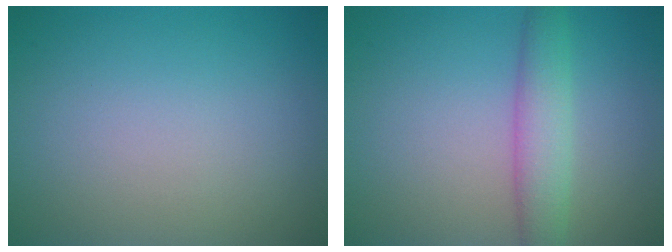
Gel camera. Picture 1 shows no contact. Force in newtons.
{"total": 3.5, "press": 3.5, "slide": 0.1}